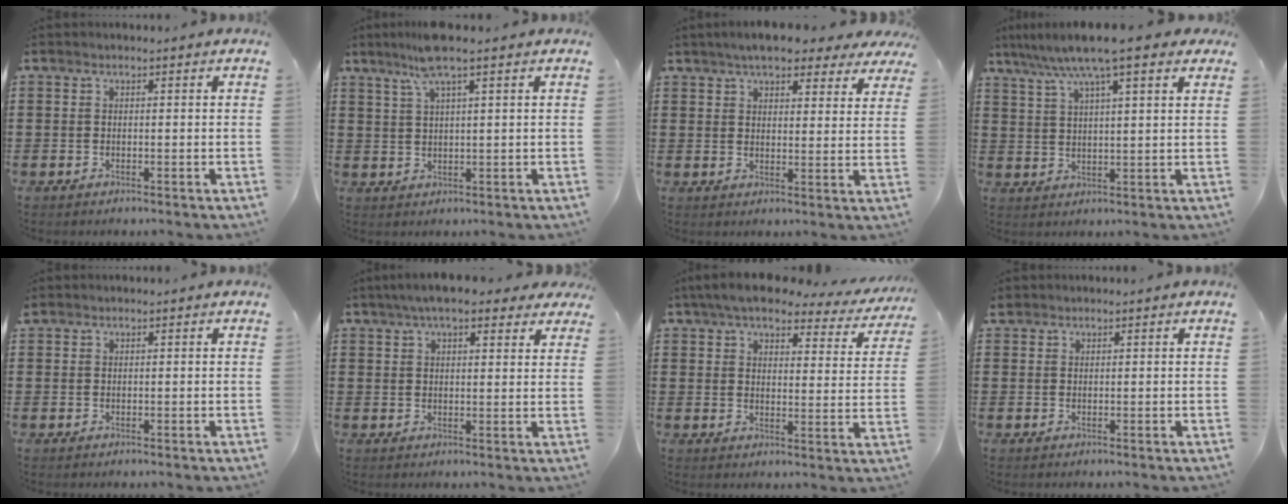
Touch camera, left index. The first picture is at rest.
{"total": 5.8, "force": [3.6, 0.2, 4.6], "torque": [-0.097, 0.007, 0.063]}
{"total": 5.9, "force": [5.1, 1.5, 2.6], "torque": [-0.060, -0.004, 0.092]}
{"total": 9.4, "force": [7.0, 1.4, 6.2], "torque": [-0.138, -0.011, 0.123]}
{"total": 0.5, "force": [0.4, 0.3, 0.1], "torque": [-0.004, 0.001, 0.009]}
{"total": 6.3, "force": [5.0, 1.4, 3.6], "torque": [-0.076, -0.001, 0.089]}
{"total": 6.1, "force": [5.3, 1.2, 2.8], "torque": [-0.078, -0.019, 0.090]}
{"total": 1.2, "force": [1.0, 0.5, 0.2], "torque": [-0.007, 0.003, 0.020]}